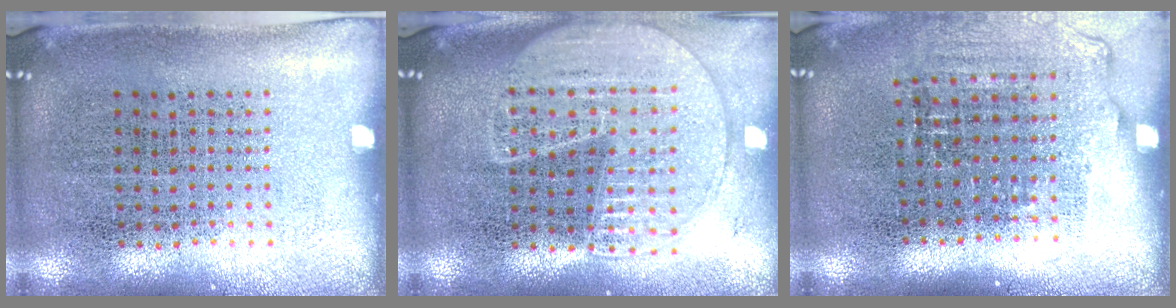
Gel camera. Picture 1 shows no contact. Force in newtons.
{"total": 1.7, "press": 1.6, "slide": 0.6}
{"total": 1.1, "press": 1.1, "slide": 0.4}